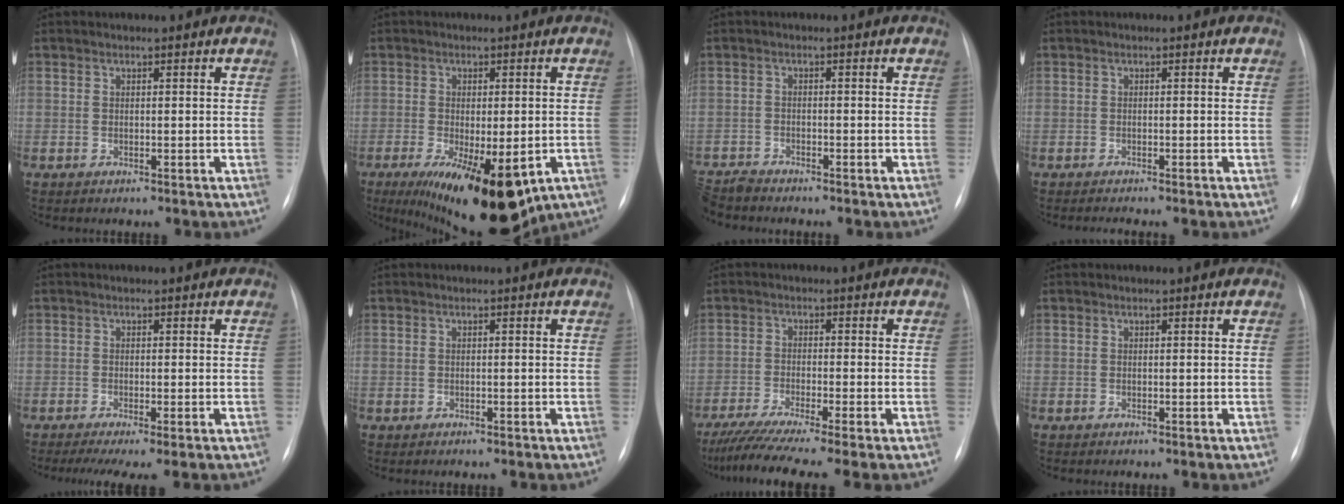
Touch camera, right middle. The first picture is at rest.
{"total": 18.3, "force": [-9.4, 7.0, 14.1], "torque": [-0.183, -0.030, -0.125]}
{"total": 3.9, "force": [-3.9, 0.1, 0.2], "torque": [0.001, -0.017, -0.074]}
{"total": 3.0, "force": [-2.5, 0.0, 1.6], "torque": [-0.014, -0.002, -0.030]}
{"total": 5.5, "force": [-3.6, 0.7, 4.1], "torque": [-0.061, -0.017, -0.059]}
{"total": 0.0}
{"total": 10.6, "force": [-8.3, -0.7, 6.6], "torque": [-0.103, -0.026, -0.131]}
{"total": 0.0}